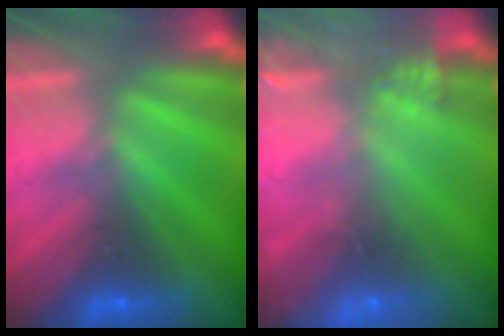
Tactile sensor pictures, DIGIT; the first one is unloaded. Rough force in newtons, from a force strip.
{"total": 8.7}